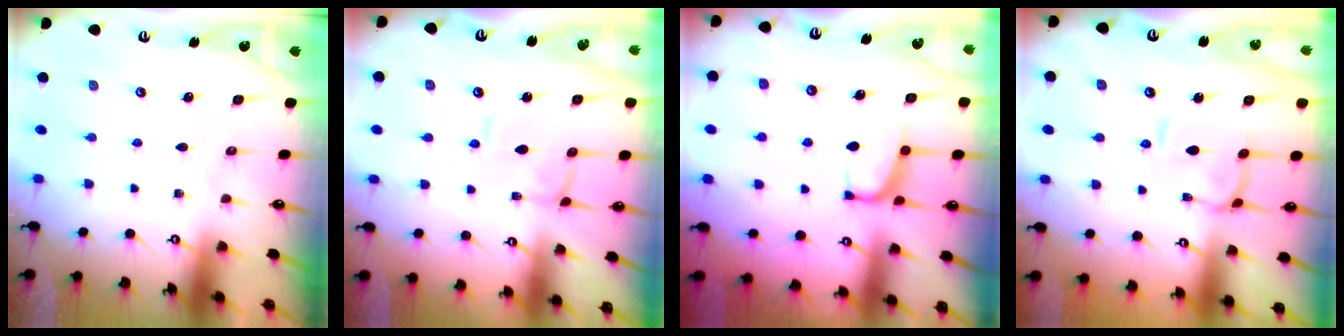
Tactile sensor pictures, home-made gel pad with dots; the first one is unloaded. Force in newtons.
{"total": 1.0, "press": 1.0, "slide": 0.3}
{"total": 1.5, "press": 1.3, "slide": 0.7}
{"total": 0.8, "press": 0.5, "slide": 0.6}